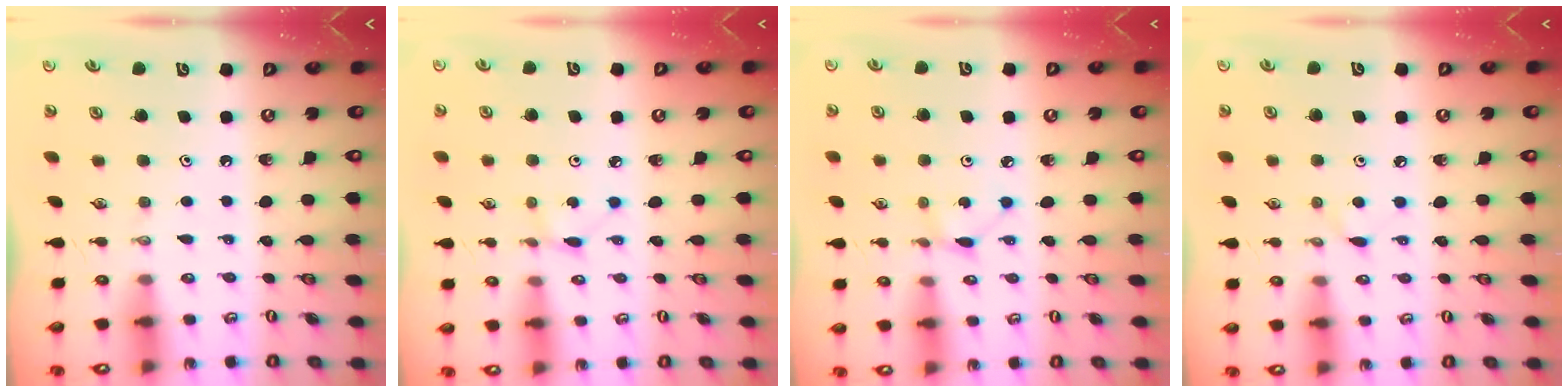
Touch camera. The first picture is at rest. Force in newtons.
{"total": 1.3, "press": 1.3, "slide": 0.1}
{"total": 2.5, "press": 2.4, "slide": 0.3}
{"total": 4.5, "press": 4.5, "slide": 0.5}